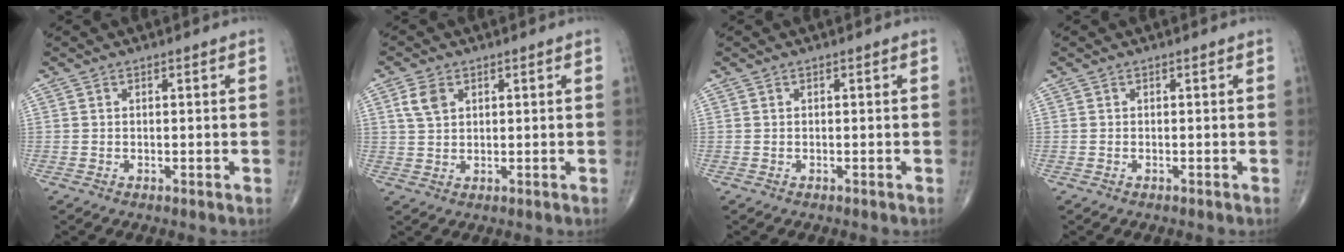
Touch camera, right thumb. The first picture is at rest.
{"total": 4.0, "force": [1.7, 2.6, 2.5], "torque": [-0.044, 0.001, 0.037]}
{"total": 0.0}
{"total": 0.0}